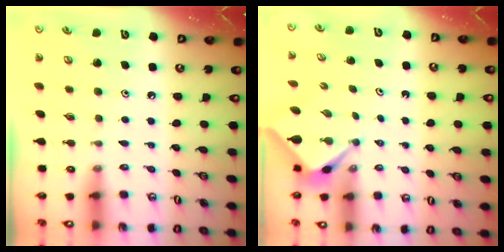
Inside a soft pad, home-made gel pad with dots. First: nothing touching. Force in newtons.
{"total": 2.5, "press": 2.4, "slide": 0.3}